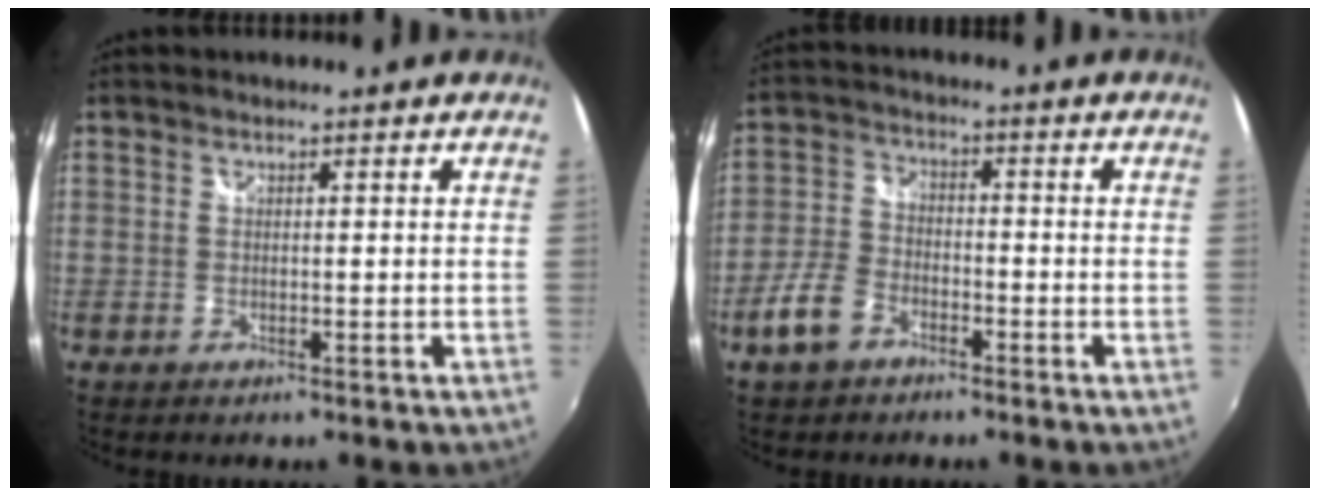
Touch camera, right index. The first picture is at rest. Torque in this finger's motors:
{"motor_torque": [-0.19, -0.30, -0.18, -0.10]}